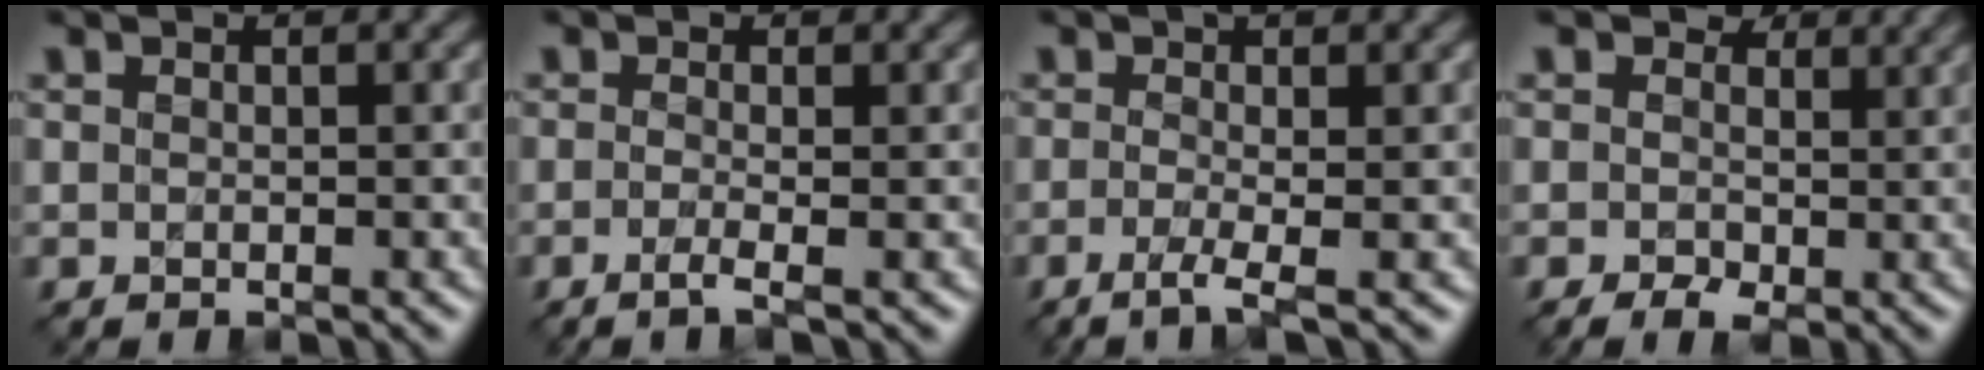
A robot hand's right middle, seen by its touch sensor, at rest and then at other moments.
{"total": 1.4, "force": [-0.4, 0.4, 1.3], "torque": [-0.022, -0.001, -0.016]}
{"total": 3.1, "force": [-0.8, 0.6, 3.0], "torque": [-0.052, 0.000, -0.025]}
{"total": 3.0, "force": [0.9, 2.3, 1.7], "torque": [-0.021, 0.005, 0.011]}